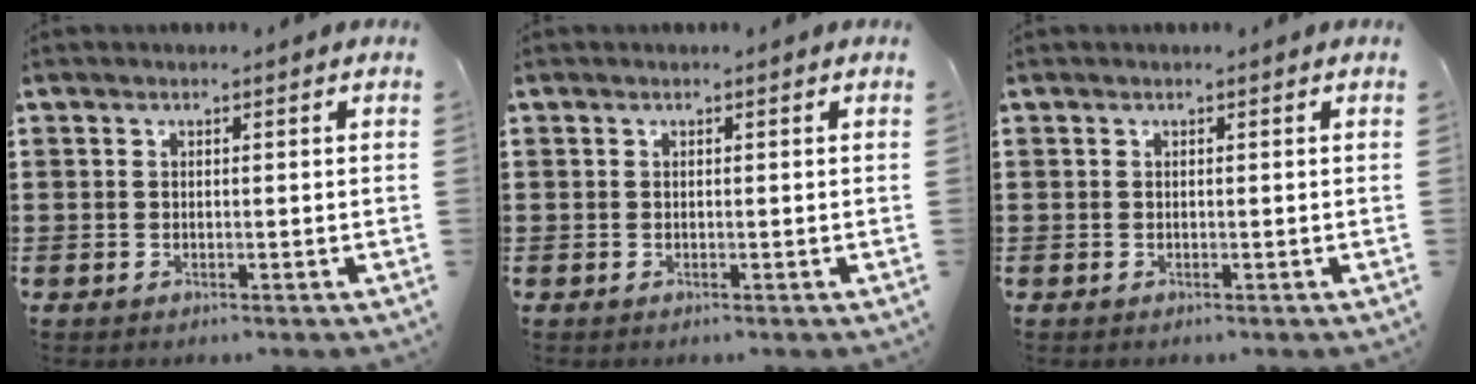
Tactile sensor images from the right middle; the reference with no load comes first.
{"total": 0.0}
{"total": 0.0}